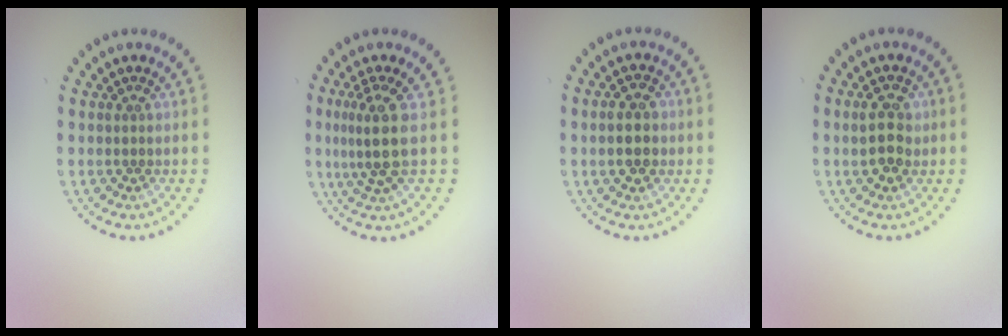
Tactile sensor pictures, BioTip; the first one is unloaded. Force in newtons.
{"total": 3.4, "press": 2.6, "slide": 2.3}
{"total": 3.0, "press": 3.0, "slide": 0.1}
{"total": 2.9, "press": 2.8, "slide": 0.2}